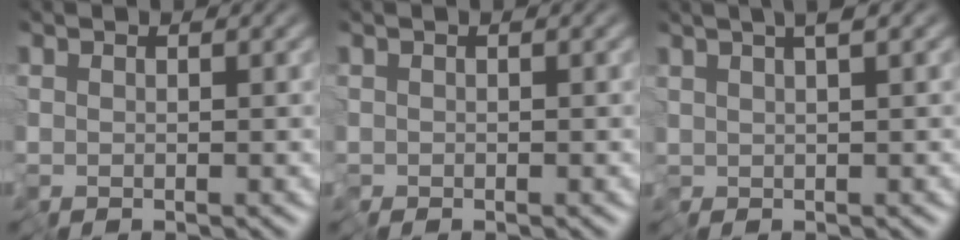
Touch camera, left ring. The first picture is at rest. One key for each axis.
{"total": 0.0}
{"total": 2.7, "fx": 1.3, "fy": 0.5, "fz": 2.3, "tx": -0.041, "ty": 0.009, "tz": 0.022}